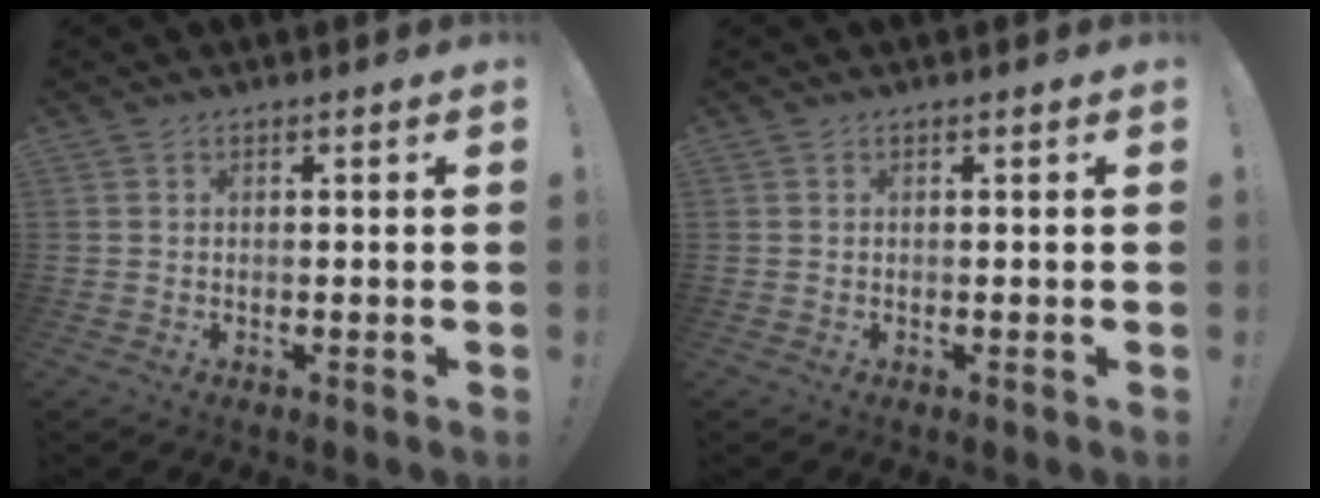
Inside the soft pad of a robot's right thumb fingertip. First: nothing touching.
{"total": 0.0}